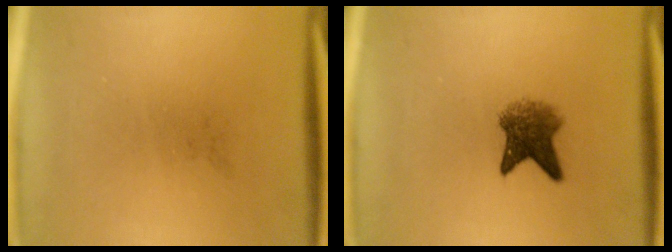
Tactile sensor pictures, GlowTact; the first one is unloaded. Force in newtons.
{"total": 4.9}